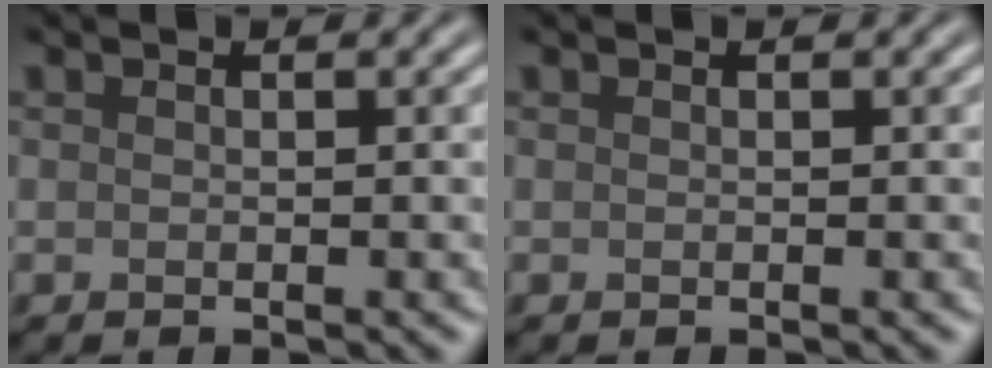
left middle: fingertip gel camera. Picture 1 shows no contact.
{"total": 0.0}